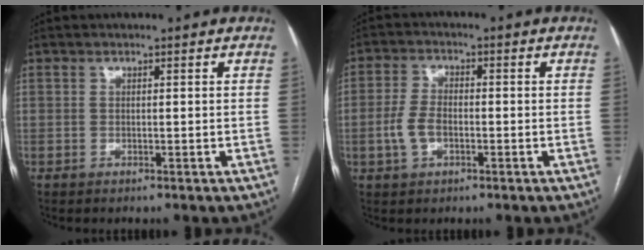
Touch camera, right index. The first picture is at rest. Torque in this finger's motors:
{"motor_torque": [0.06, -0.04, 0.07, 0.03]}